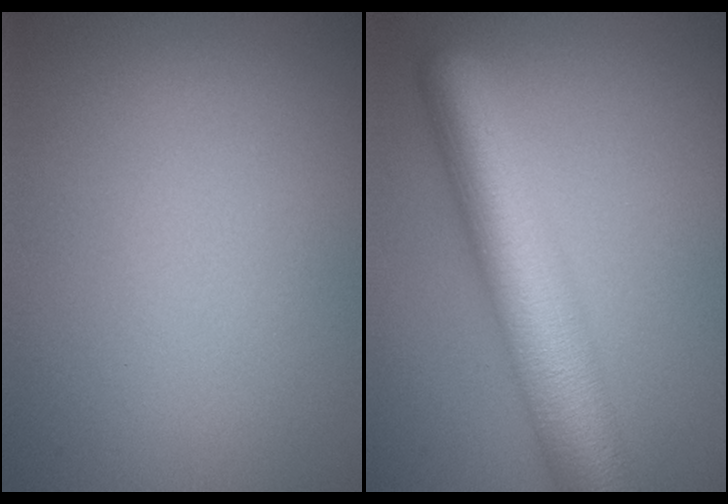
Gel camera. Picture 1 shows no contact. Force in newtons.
{"total": 8.9, "press": 8.9, "slide": 0.3}